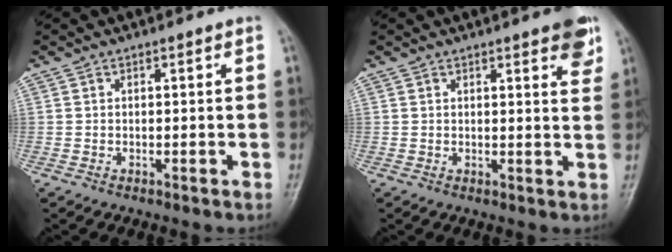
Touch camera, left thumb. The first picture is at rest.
{"total": 5.8, "force": [3.5, 1.6, 4.4], "torque": [-0.038, -0.013, 0.039]}